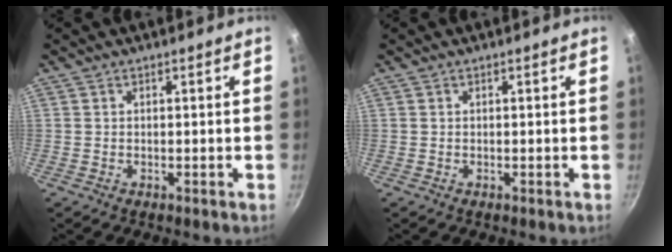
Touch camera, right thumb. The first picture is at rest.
{"total": 0.0}